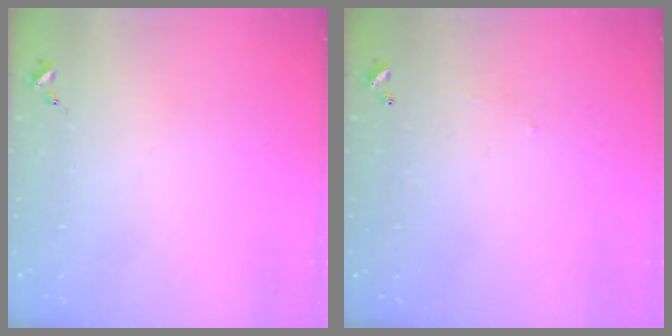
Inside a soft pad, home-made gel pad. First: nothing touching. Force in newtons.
{"total": 3.8, "press": 3.8, "slide": 0.1}